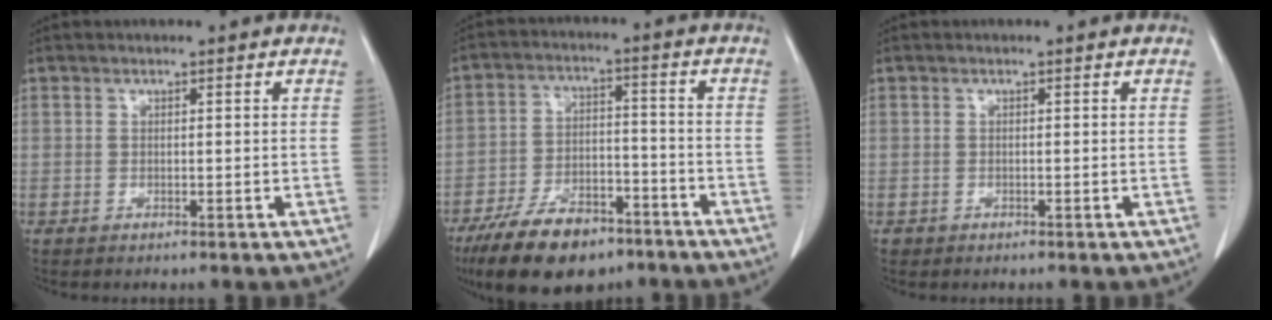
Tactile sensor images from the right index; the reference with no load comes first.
{"total": 13.5, "force": [-9.7, 5.8, 7.3], "torque": [-0.125, -0.003, -0.166]}
{"total": 0.5, "force": [-0.3, 0.4, 0.0], "torque": [-0.006, 0.003, -0.006]}